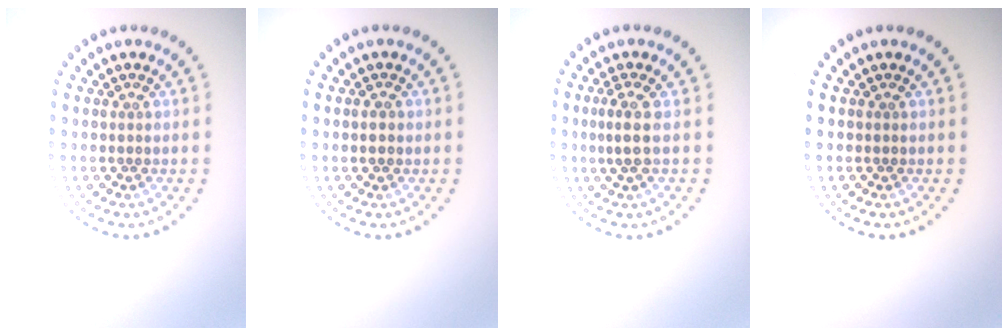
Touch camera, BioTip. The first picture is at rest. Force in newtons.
{"total": 1.2, "press": 1.2, "slide": 0.2}
{"total": 2.1, "press": 1.6, "slide": 1.3}
{"total": 0.0}